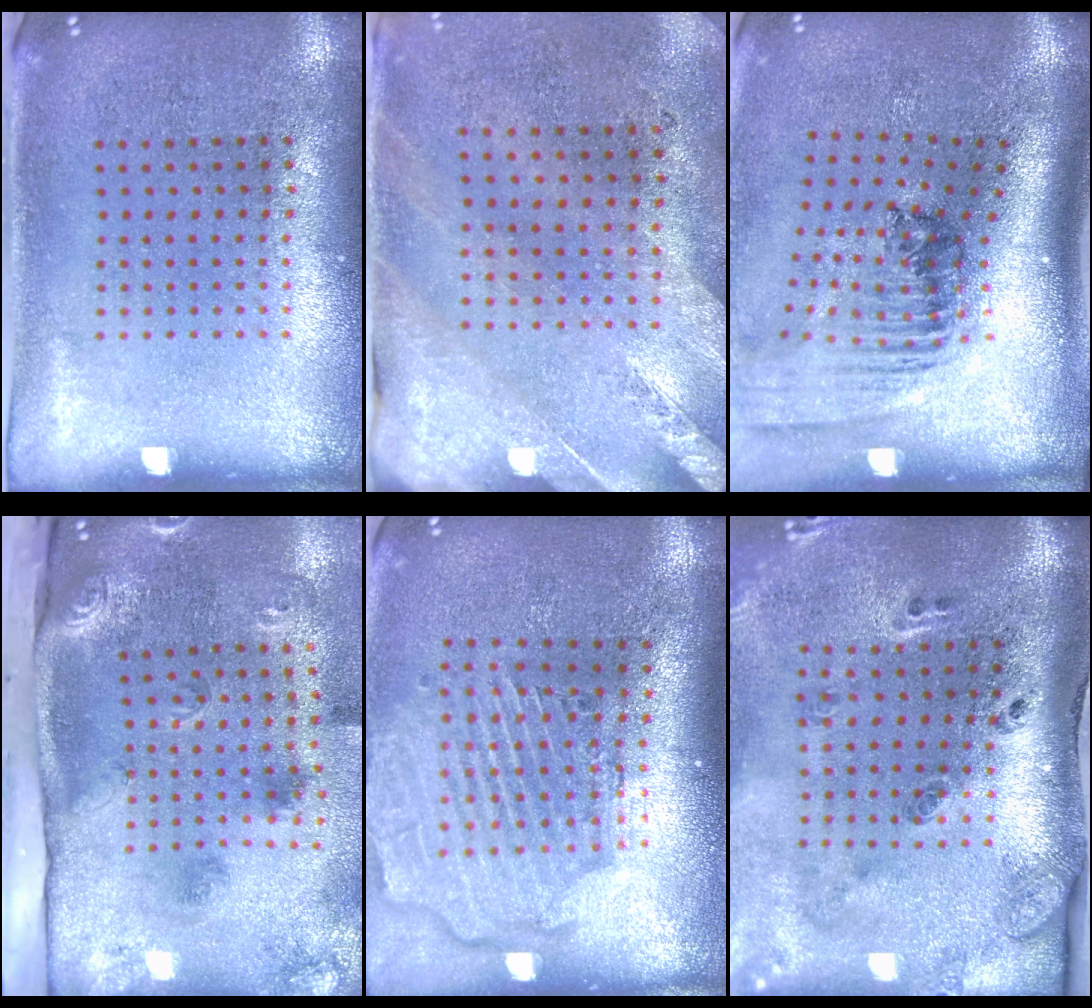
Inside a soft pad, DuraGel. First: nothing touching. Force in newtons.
{"total": 2.4, "press": 2.1, "slide": 1.3}
{"total": 2.2, "press": 1.6, "slide": 1.6}
{"total": 3.4, "press": 2.1, "slide": 2.6}
{"total": 2.7, "press": 2.2, "slide": 1.5}
{"total": 3.1, "press": 1.7, "slide": 2.6}